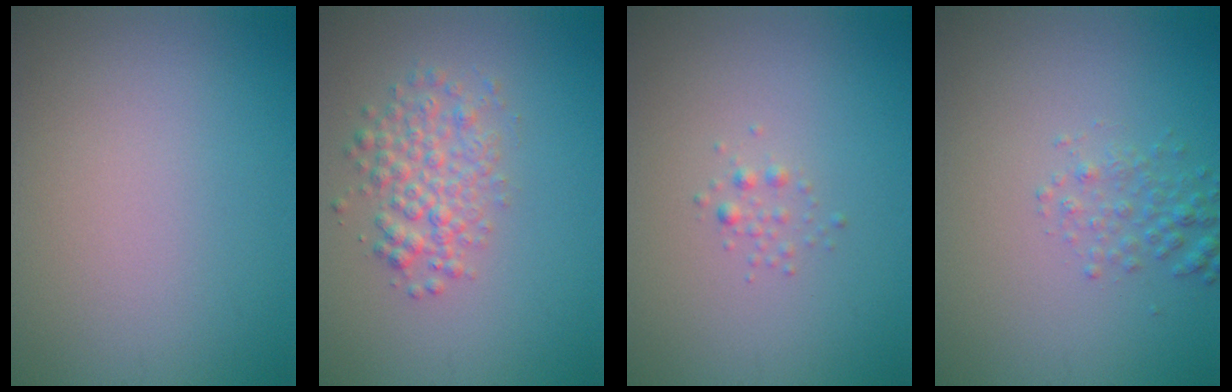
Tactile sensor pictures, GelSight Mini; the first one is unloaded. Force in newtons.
{"total": 3.2, "press": 3.2, "slide": 0.2}
{"total": 0.8, "press": 0.8, "slide": 0.0}
{"total": 1.7, "press": 1.7, "slide": 0.1}